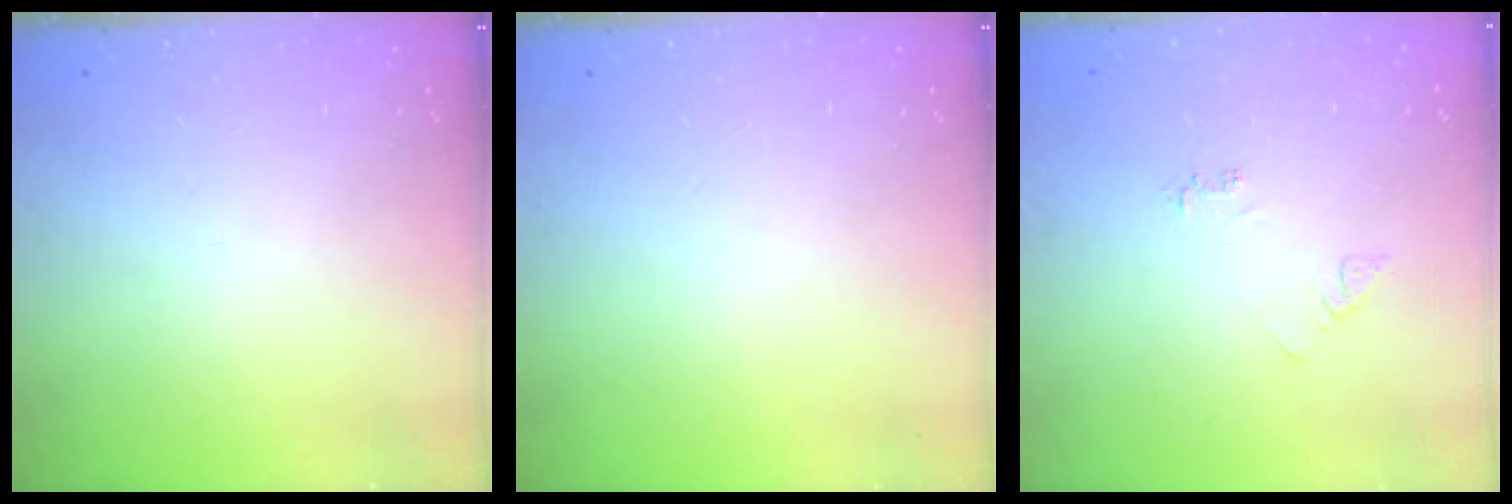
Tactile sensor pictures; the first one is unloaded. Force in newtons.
{"total": 0.0}
{"total": 3.9, "press": 3.9, "slide": 0.5}